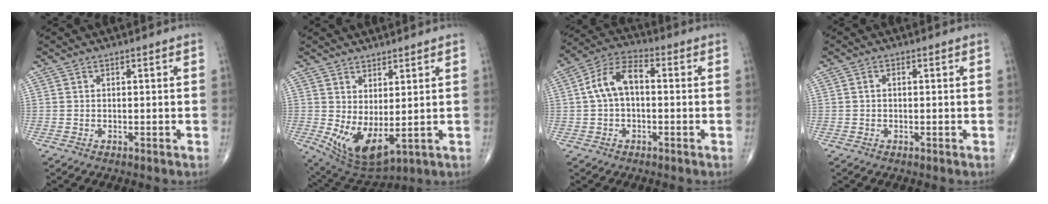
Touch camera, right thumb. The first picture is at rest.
{"total": 10.3, "force": [-0.2, 4.4, 9.3], "torque": [-0.158, -0.021, 0.019]}
{"total": 8.9, "force": [0.4, 5.1, 7.3], "torque": [-0.137, 0.031, -0.003]}
{"total": 0.7, "force": [-0.1, 0.4, 0.5], "torque": [-0.006, 0.002, -0.003]}